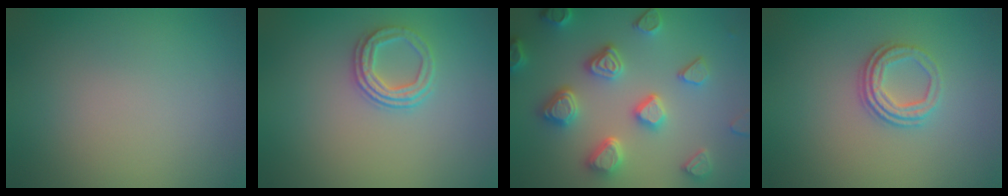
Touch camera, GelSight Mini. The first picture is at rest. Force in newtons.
{"total": 2.7, "press": 2.4, "slide": 1.2}
{"total": 5.6, "press": 5.2, "slide": 2.1}
{"total": 3.0, "press": 2.4, "slide": 1.9}